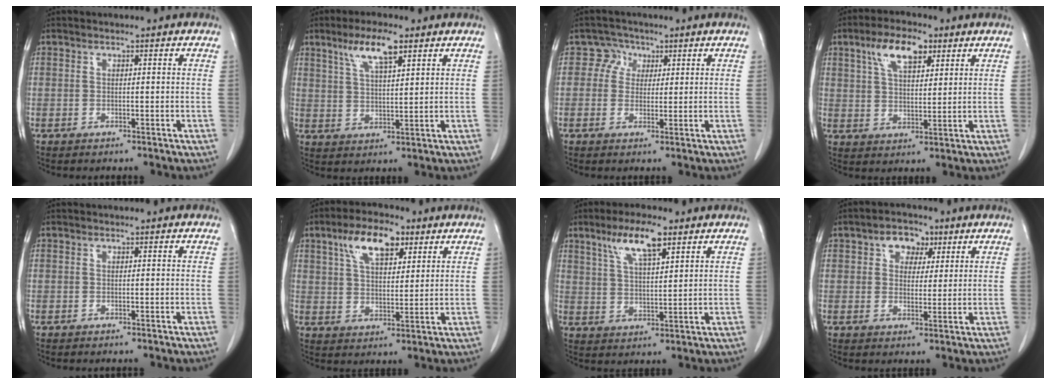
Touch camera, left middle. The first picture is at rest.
{"total": 7.2, "force": [4.4, 1.5, 5.5], "torque": [-0.109, 0.006, 0.082]}
{"total": 3.1, "force": [1.1, 2.8, 0.3], "torque": [0.000, 0.006, 0.015]}
{"total": 8.3, "force": [4.5, 3.4, 6.1], "torque": [-0.116, 0.015, 0.082]}
{"total": 0.0}
{"total": 9.4, "force": [5.1, 3.9, 7.0], "torque": [-0.130, 0.017, 0.093]}
{"total": 8.3, "force": [5.0, 1.8, 6.4], "torque": [-0.126, 0.007, 0.094]}
{"total": 5.3, "force": [2.6, 3.6, 2.8], "torque": [-0.041, 0.018, 0.041]}